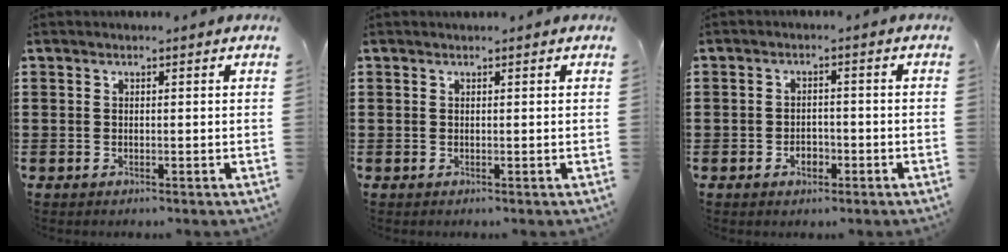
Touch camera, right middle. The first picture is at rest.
{"total": 0.0}
{"total": 2.3, "force": [-1.3, 1.4, 1.4], "torque": [-0.021, 0.001, -0.029]}